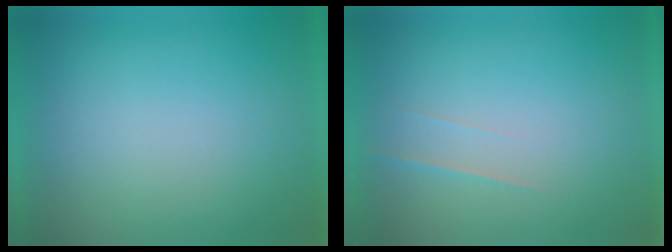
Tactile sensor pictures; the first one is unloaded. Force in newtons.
{"total": 1.7}